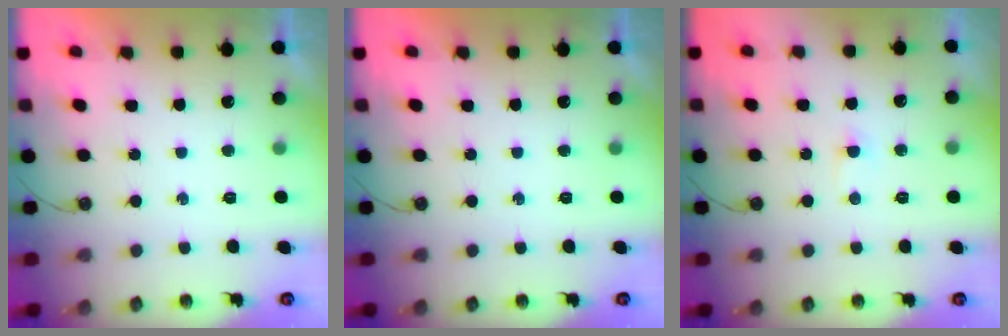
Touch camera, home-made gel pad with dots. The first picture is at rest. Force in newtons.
{"total": 0.0}
{"total": 1.7, "press": 1.7, "slide": 0.3}